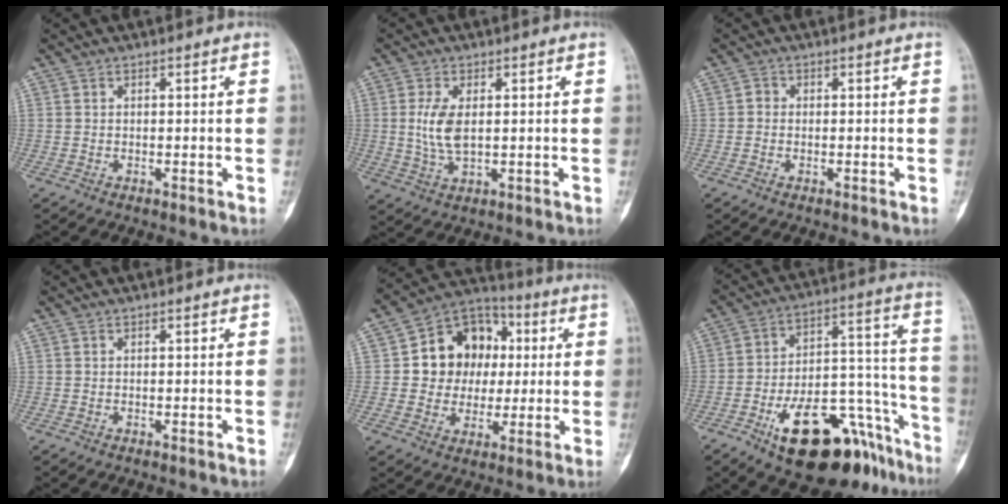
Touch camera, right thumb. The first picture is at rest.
{"total": 6.3, "force": [0.7, 3.1, 5.5], "torque": [-0.113, -0.007, 0.017]}
{"total": 1.0, "force": [-0.2, 0.9, 0.4], "torque": [-0.003, 0.003, -0.011]}
{"total": 0.0}
{"total": 14.9, "force": [1.9, 12.5, 7.8], "torque": [-0.066, 0.017, 0.030]}
{"total": 24.4, "force": [-14.5, 11.0, 16.3], "torque": [-0.172, 0.106, -0.217]}